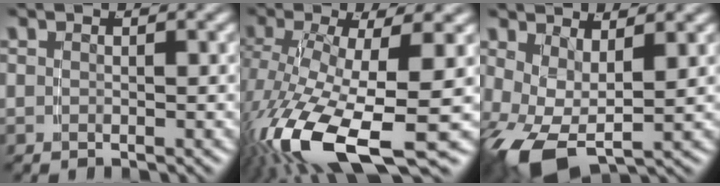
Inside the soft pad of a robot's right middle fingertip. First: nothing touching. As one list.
[{"total": 11.0, "force": [-4.9, 4.2, 8.9], "torque": [-0.192, -0.059, -0.042]}, {"total": 6.5, "force": [-2.2, 4.0, 4.7], "torque": [-0.120, -0.039, -0.020]}]